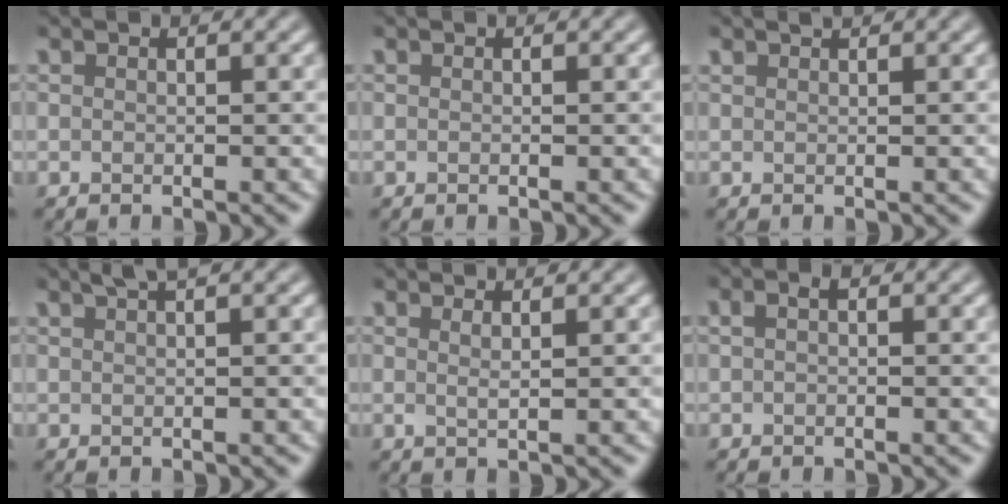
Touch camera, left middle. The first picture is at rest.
{"total": 0.0}
{"total": 0.7, "force": [0.7, 0.1, 0.2], "torque": [-0.002, 0.001, 0.012]}
{"total": 1.8, "force": [1.2, 0.3, 1.3], "torque": [-0.015, 0.004, 0.015]}
{"total": 1.0, "force": [0.5, 0.3, 0.8], "torque": [-0.009, -0.001, 0.006]}
{"total": 1.0, "force": [0.2, 0.5, 0.8], "torque": [-0.018, 0.005, 0.002]}